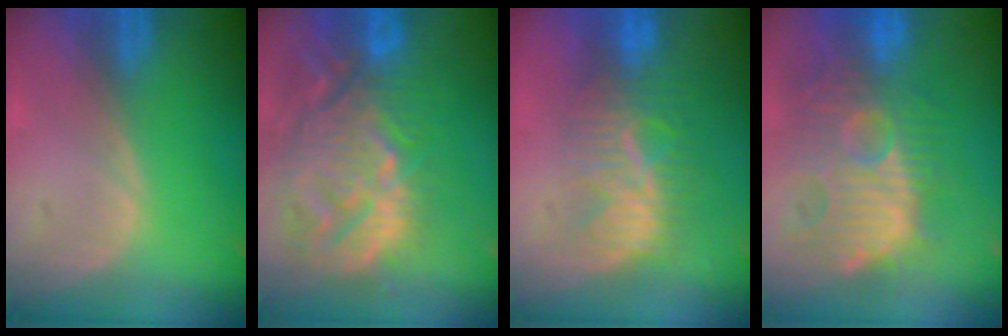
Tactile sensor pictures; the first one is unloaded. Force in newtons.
{"total": 14.6, "press": 12.4, "slide": 7.6}
{"total": 8.3, "press": 7.9, "slide": 2.3}
{"total": 13.3, "press": 12.4, "slide": 4.9}